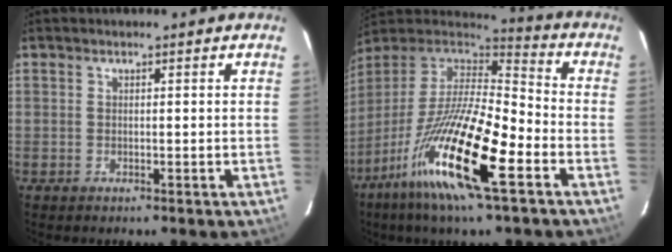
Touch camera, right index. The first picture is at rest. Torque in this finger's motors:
{"motor_torque": [1.44, -0.70, 1.05, 0.21]}